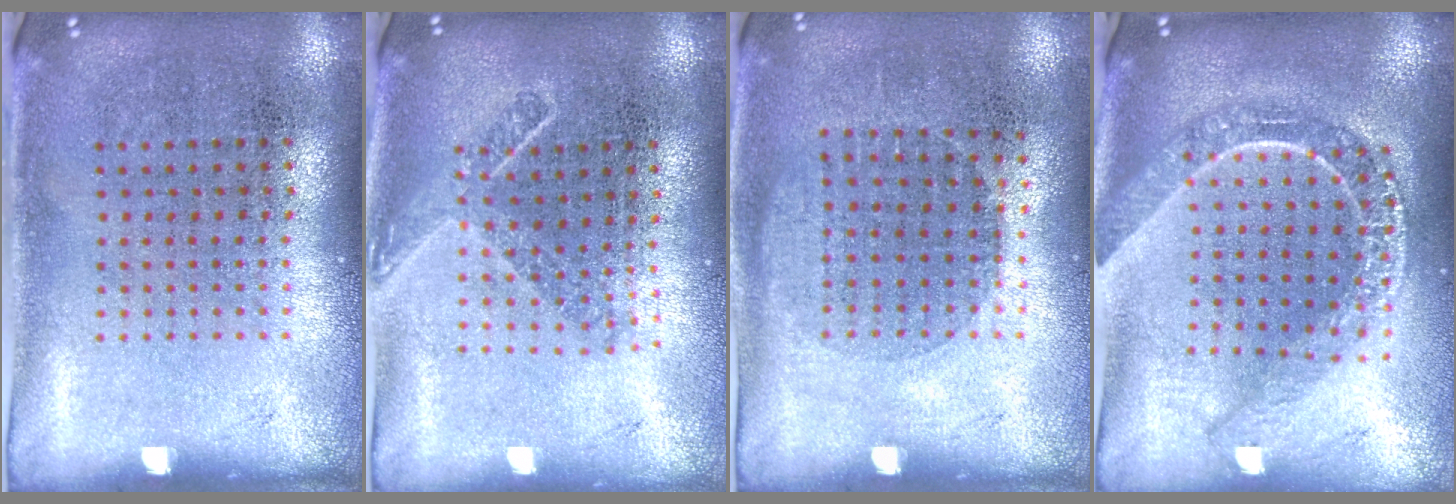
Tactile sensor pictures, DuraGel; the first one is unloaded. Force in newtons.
{"total": 1.7, "press": 1.3, "slide": 1.1}
{"total": 0.9, "press": 0.8, "slide": 0.4}
{"total": 2.1, "press": 1.9, "slide": 1.0}